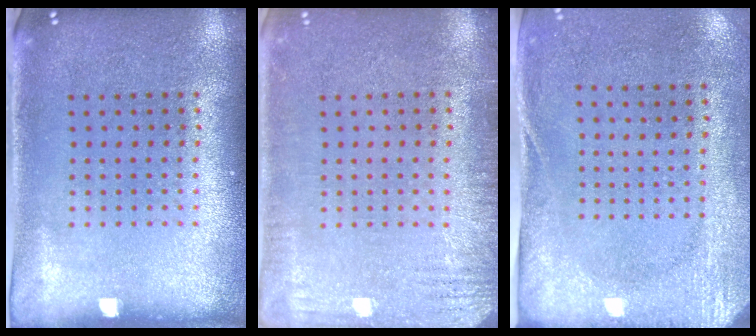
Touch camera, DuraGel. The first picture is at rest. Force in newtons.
{"total": 2.5, "press": 2.5, "slide": 0.4}
{"total": 2.7, "press": 2.1, "slide": 1.7}